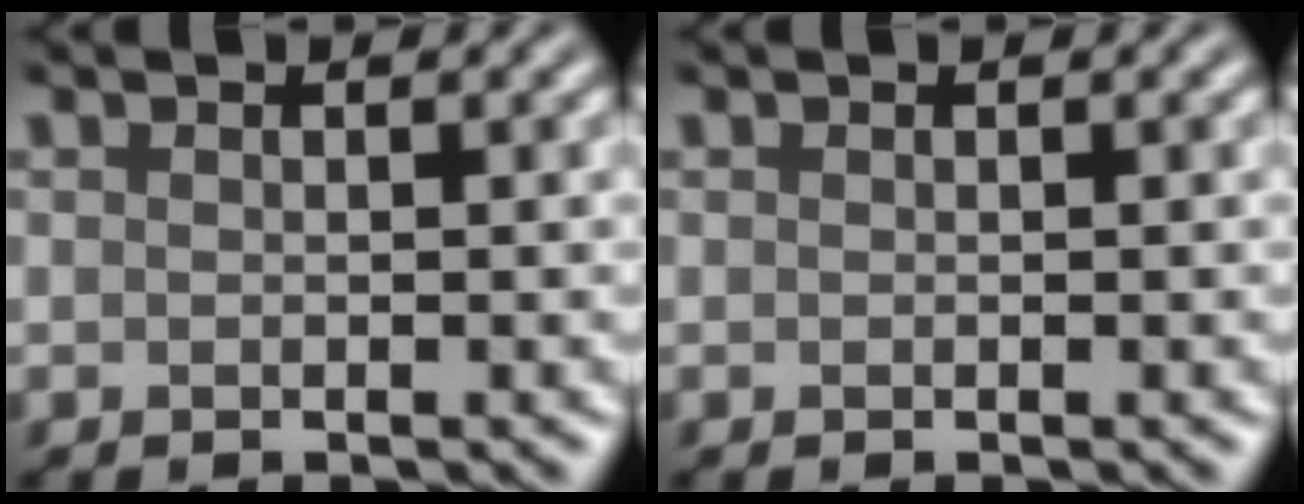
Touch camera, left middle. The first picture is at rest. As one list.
[{"total": 0.0}]